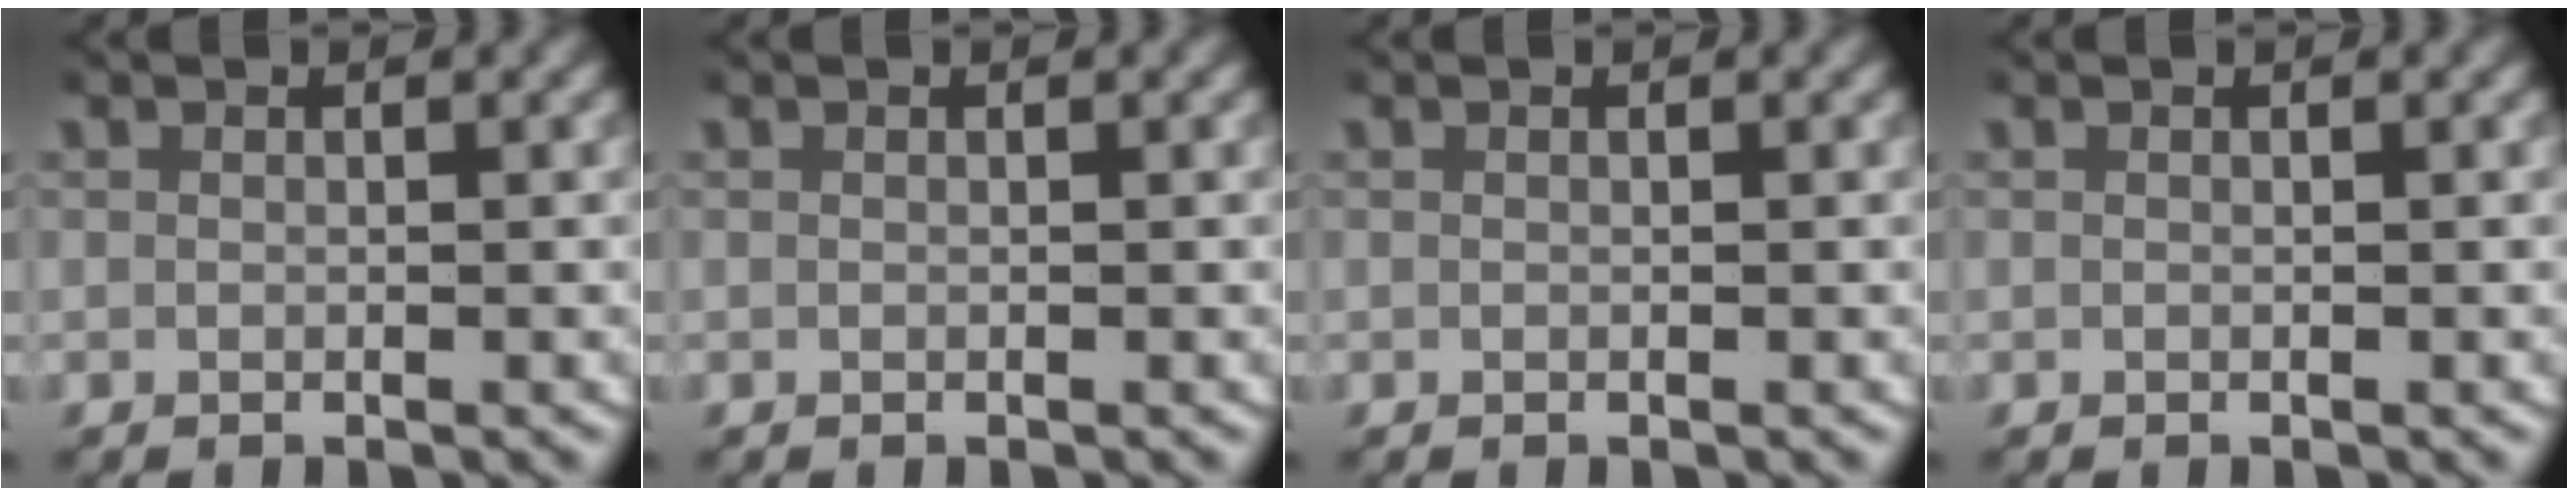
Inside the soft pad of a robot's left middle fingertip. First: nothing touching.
{"total": 0.0}
{"total": 0.0}
{"total": 0.0}